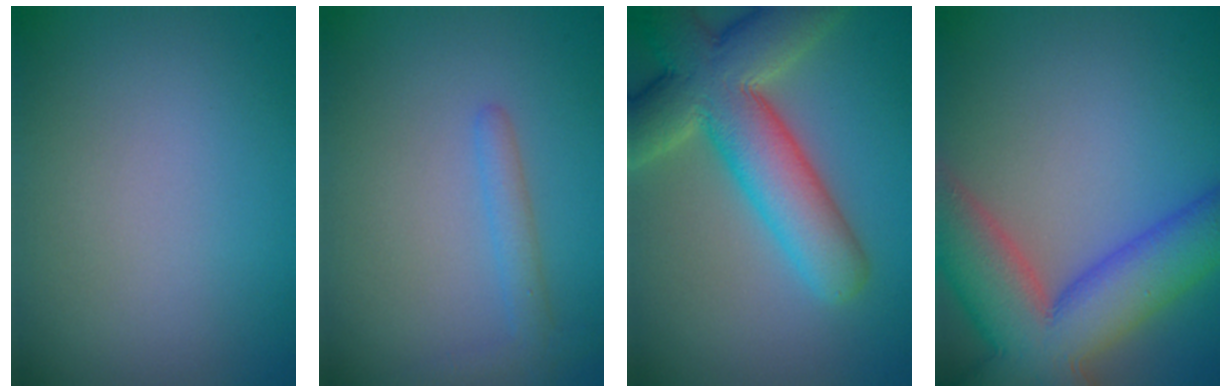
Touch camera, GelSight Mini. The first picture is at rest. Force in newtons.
{"total": 2.0, "press": 2.0, "slide": 0.2}
{"total": 10.1, "press": 10.0, "slide": 0.8}
{"total": 11.2, "press": 11.2, "slide": 0.8}